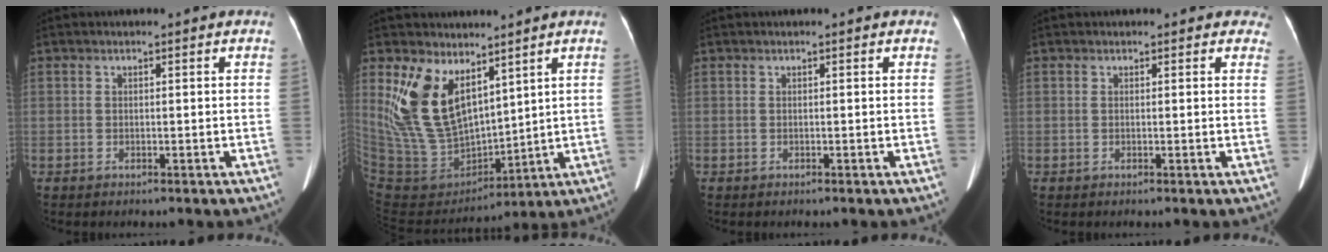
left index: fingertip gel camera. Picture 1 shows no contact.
{"total": 14.2, "force": [7.8, 7.9, 8.9], "torque": [-0.200, 0.002, 0.172]}
{"total": 0.0}
{"total": 2.6, "force": [2.2, 1.3, 0.5], "torque": [0.014, -0.002, 0.004]}